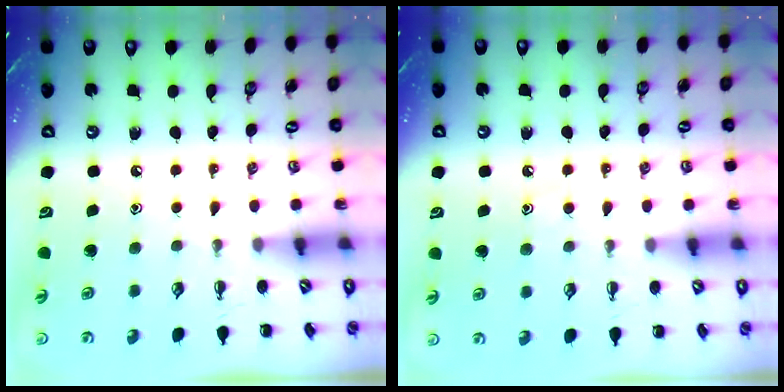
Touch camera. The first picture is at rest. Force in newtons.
{"total": 6.0, "press": 5.8, "slide": 1.2}